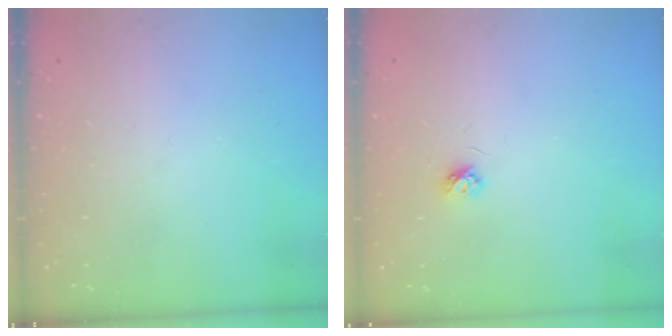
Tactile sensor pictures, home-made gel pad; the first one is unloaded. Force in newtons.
{"total": 3.3, "press": 3.3, "slide": 0.3}